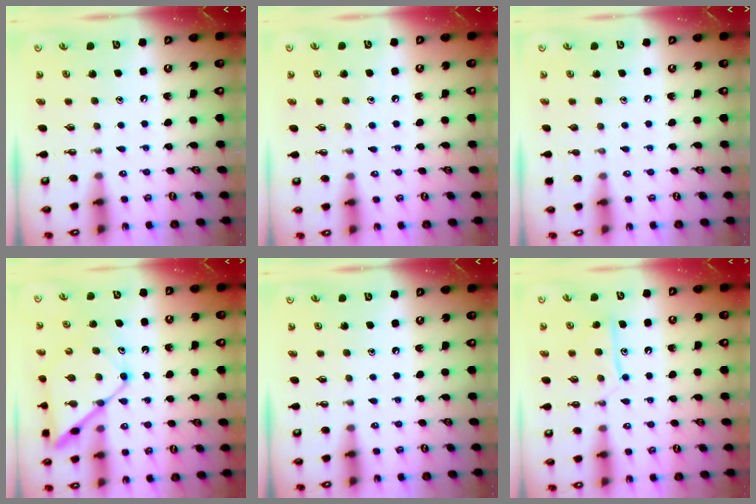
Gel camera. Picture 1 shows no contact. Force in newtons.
{"total": 5.3, "press": 5.2, "slide": 0.6}
{"total": 0.0}
{"total": 12.8, "press": 12.8, "slide": 1.1}
{"total": 0.0}
{"total": 10.9, "press": 10.9, "slide": 0.9}